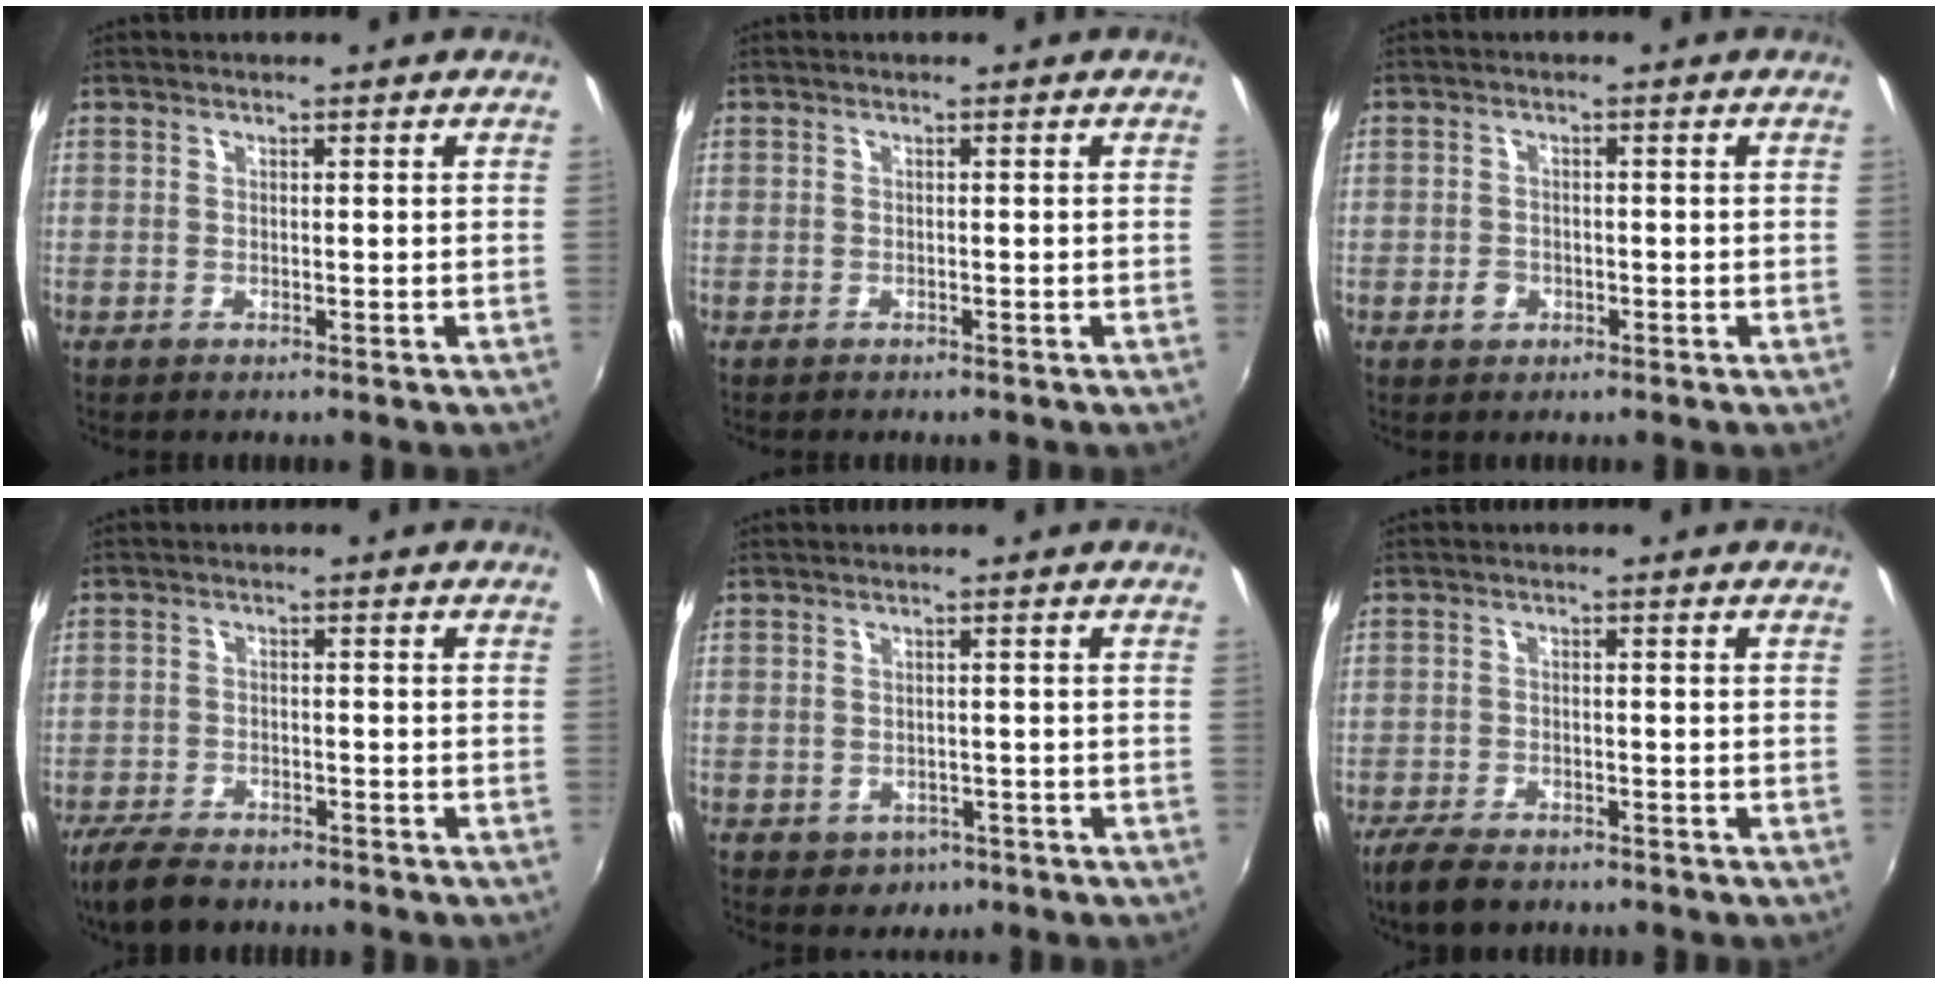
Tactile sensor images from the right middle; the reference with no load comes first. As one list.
[{"total": 0.6, "force": [-0.5, 0.3, 0.0], "torque": [-0.005, -0.002, -0.009]}, {"total": 2.0, "force": [-1.0, 1.6, 0.7], "torque": [-0.013, 0.002, -0.015]}, {"total": 7.9, "force": [-6.6, 2.8, 3.3], "torque": [-0.096, -0.017, -0.116]}, {"total": 3.6, "force": [-1.5, 3.1, 1.2], "torque": [-0.031, -0.003, -0.012]}, {"total": 6.6, "force": [-5.3, 2.5, 3.1], "torque": [-0.086, -0.015, -0.097]}]